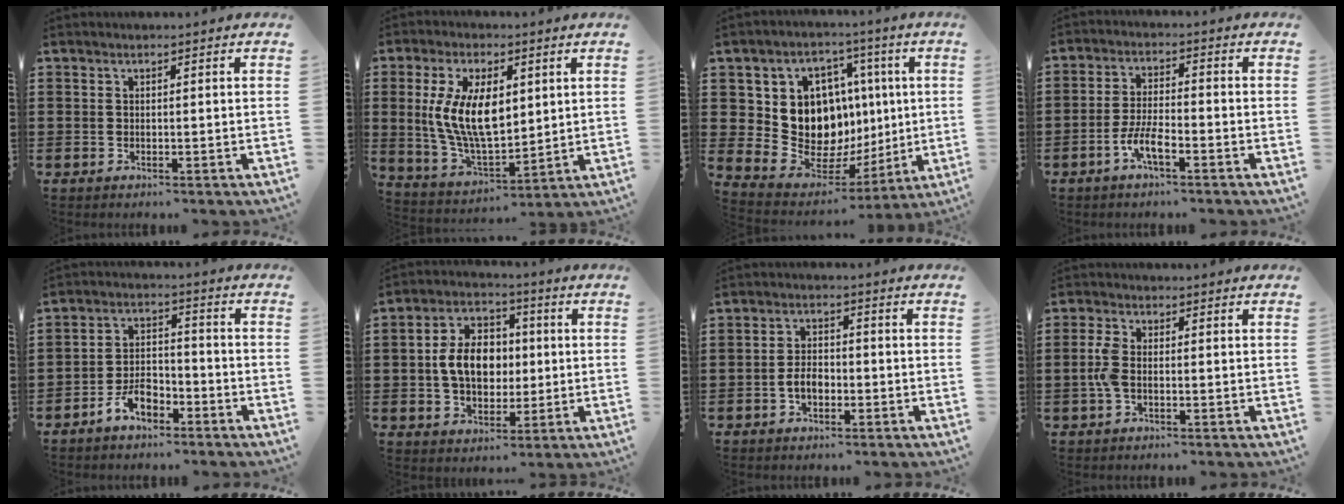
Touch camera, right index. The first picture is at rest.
{"total": 11.4, "force": [2.2, 5.7, 9.6], "torque": [-0.212, 0.005, 0.038]}
{"total": 13.1, "force": [2.6, 11.0, 6.7], "torque": [-0.155, -0.026, 0.059]}
{"total": 5.3, "force": [-3.2, 1.2, 4.0], "torque": [-0.100, -0.008, -0.069]}
{"total": 5.3, "force": [-3.7, 2.7, 2.6], "torque": [-0.055, 0.011, -0.073]}
{"total": 8.8, "force": [-0.2, 6.5, 6.0], "torque": [-0.121, 0.013, -0.009]}
{"total": 3.5, "force": [-1.2, 2.1, 2.5], "torque": [-0.054, 0.002, -0.025]}
{"total": 3.4, "force": [-0.7, 1.5, 3.0], "torque": [-0.083, -0.007, -0.021]}